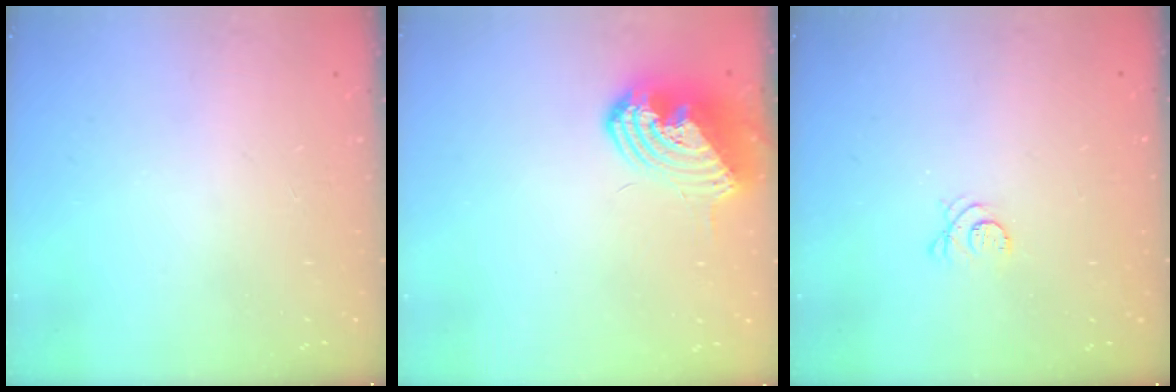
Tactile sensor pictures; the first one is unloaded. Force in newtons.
{"total": 12.9, "press": 12.8, "slide": 1.4}
{"total": 3.9, "press": 3.8, "slide": 0.6}